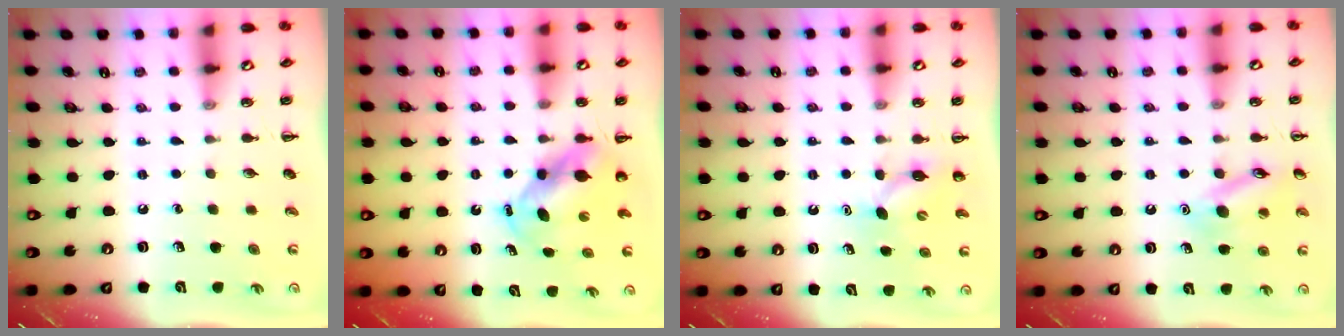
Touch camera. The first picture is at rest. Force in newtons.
{"total": 5.5, "press": 5.3, "slide": 1.4}
{"total": 4.6, "press": 4.6, "slide": 0.7}
{"total": 12.5, "press": 12.4, "slide": 1.9}